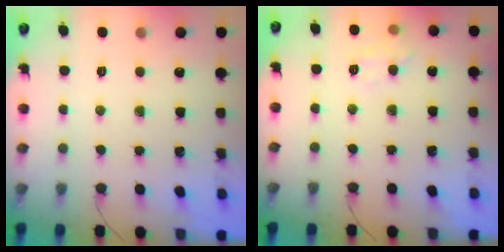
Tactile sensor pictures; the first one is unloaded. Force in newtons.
{"total": 8.1, "press": 8.0, "slide": 1.2}